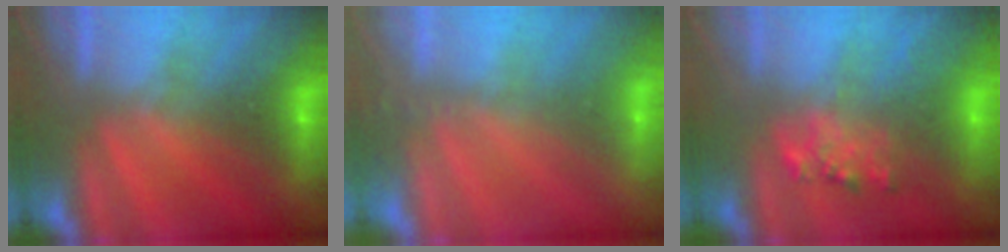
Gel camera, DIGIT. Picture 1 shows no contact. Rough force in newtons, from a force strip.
{"total": 2.4}
{"total": 2.2}